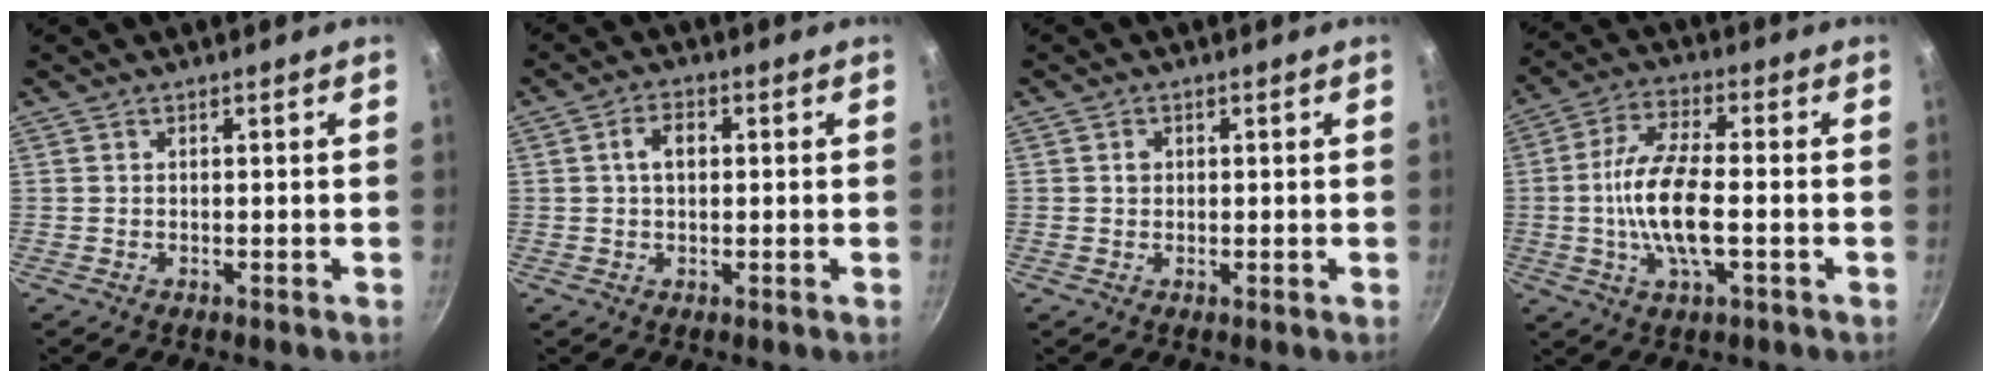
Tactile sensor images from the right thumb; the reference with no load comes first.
{"total": 4.0, "force": [0.7, 2.5, 3.0], "torque": [-0.052, 0.011, 0.010]}
{"total": 1.4, "force": [0.4, 1.2, 0.6], "torque": [-0.003, 0.001, 0.006]}
{"total": 12.7, "force": [-1.5, 4.7, 11.7], "torque": [-0.241, 0.014, -0.030]}